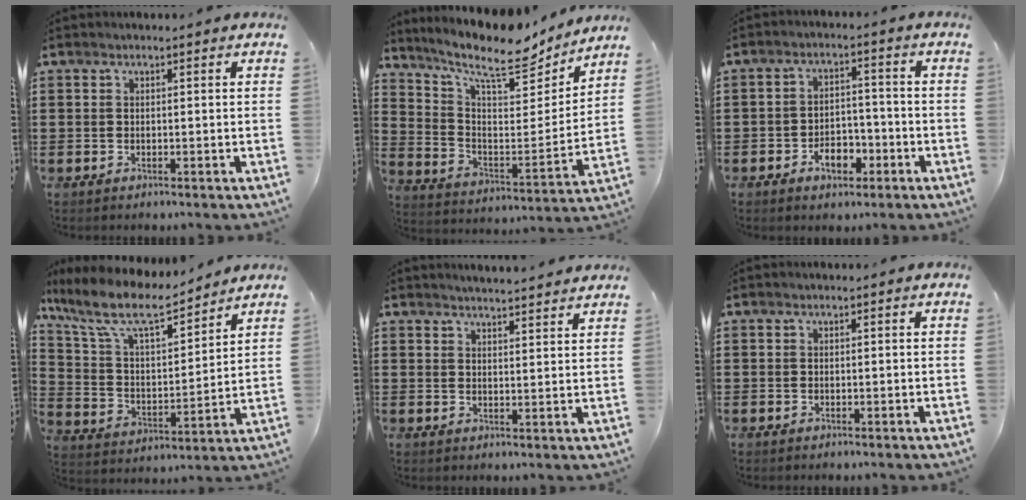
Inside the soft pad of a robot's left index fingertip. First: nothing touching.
{"total": 11.1, "force": [9.1, 2.8, 5.9], "torque": [-0.139, -0.064, 0.149]}
{"total": 5.1, "force": [-2.9, 2.9, 3.0], "torque": [-0.042, 0.006, -0.056]}
{"total": 9.8, "force": [7.8, 2.4, 5.5], "torque": [-0.140, -0.043, 0.132]}
{"total": 3.0, "force": [2.9, -0.5, 0.0], "torque": [-0.010, -0.013, 0.053]}
{"total": 0.0}